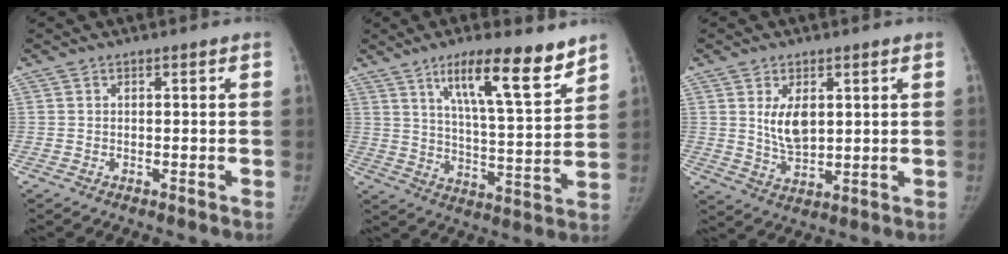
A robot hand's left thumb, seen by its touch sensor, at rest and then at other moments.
{"total": 15.7, "force": [10.2, 3.3, 11.4], "torque": [-0.162, -0.062, 0.171]}
{"total": 6.8, "force": [2.0, 3.7, 5.3], "torque": [-0.081, -0.019, 0.047]}